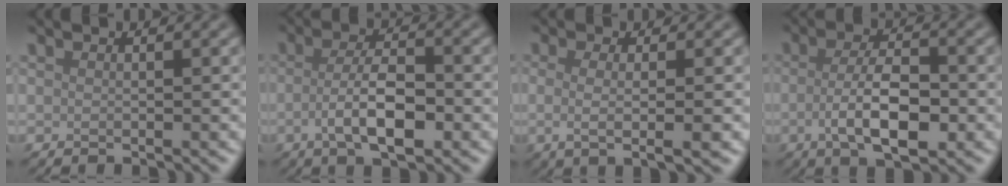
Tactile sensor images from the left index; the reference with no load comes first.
{"total": 5.2, "force": [-1.4, 1.7, 4.7], "torque": [-0.087, -0.002, -0.027]}
{"total": 3.8, "force": [-0.3, 1.1, 3.6], "torque": [-0.052, -0.004, -0.006]}
{"total": 5.9, "force": [-1.4, 2.2, 5.3], "torque": [-0.098, -0.005, -0.024]}